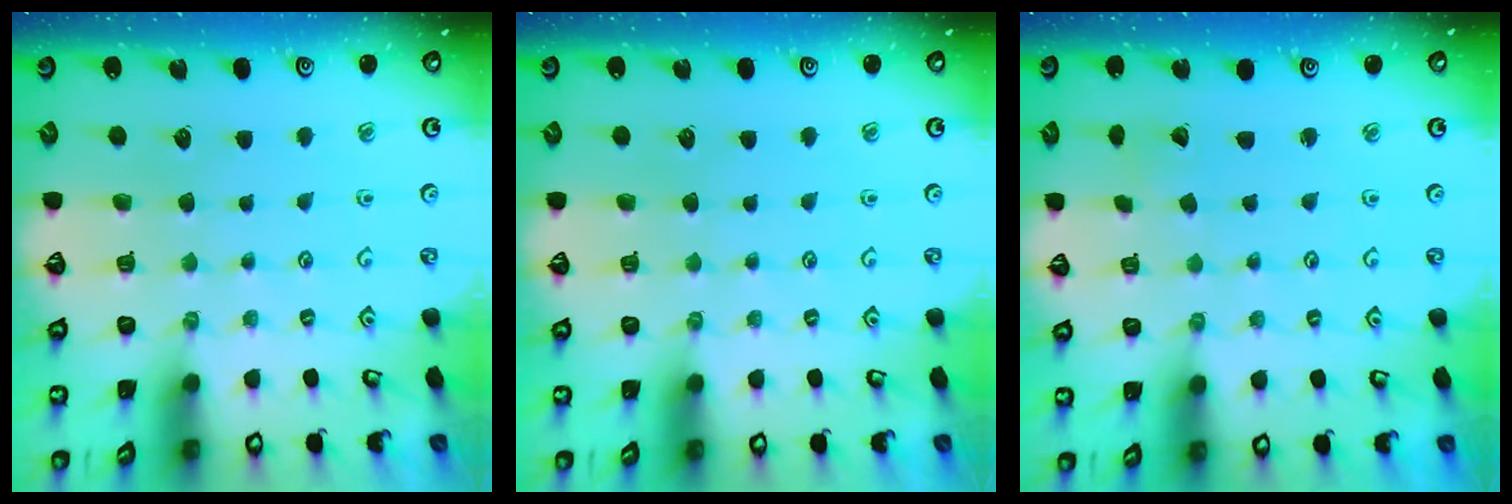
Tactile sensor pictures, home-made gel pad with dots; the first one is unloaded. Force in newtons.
{"total": 0.0}
{"total": 0.5, "press": 0.5, "slide": 0.0}